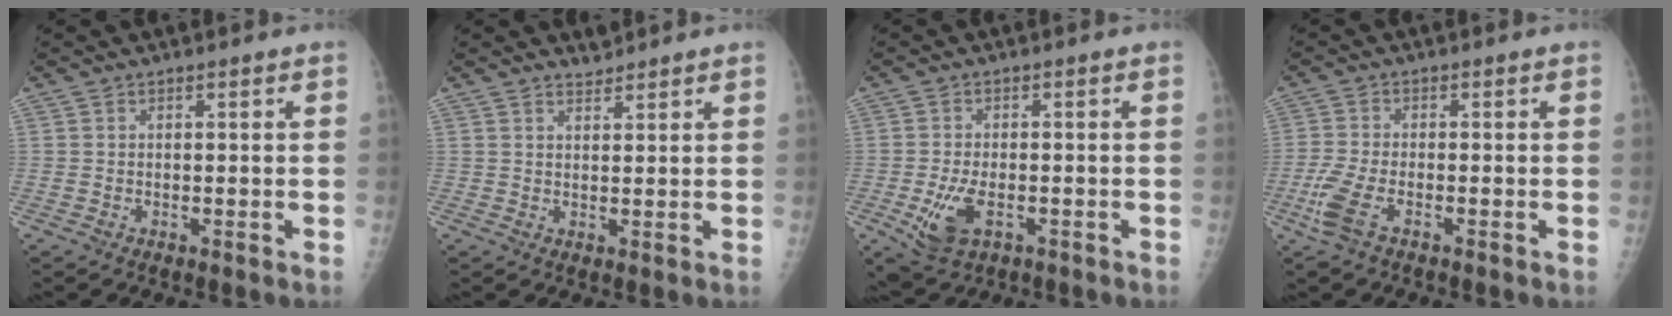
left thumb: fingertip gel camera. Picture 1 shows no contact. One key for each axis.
{"total": 1.5, "fx": 1.4, "fy": 0.5, "fz": -0.3, "tx": 0.016, "ty": -0.015, "tz": 0.021}
{"total": 7.1, "fx": -2.6, "fy": 3.9, "fz": 5.4, "tx": -0.111, "ty": 0.000, "tz": -0.037}
{"total": 6.1, "fx": -3.1, "fy": 2.4, "fz": 4.6, "tx": -0.123, "ty": -0.002, "tz": -0.063}